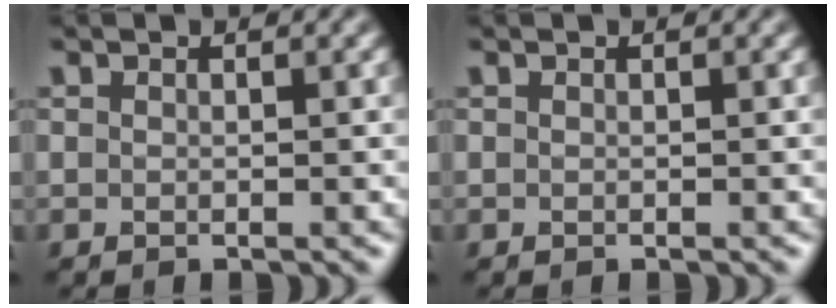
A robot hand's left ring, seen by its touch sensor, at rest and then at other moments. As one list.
[{"total": 0.0}]